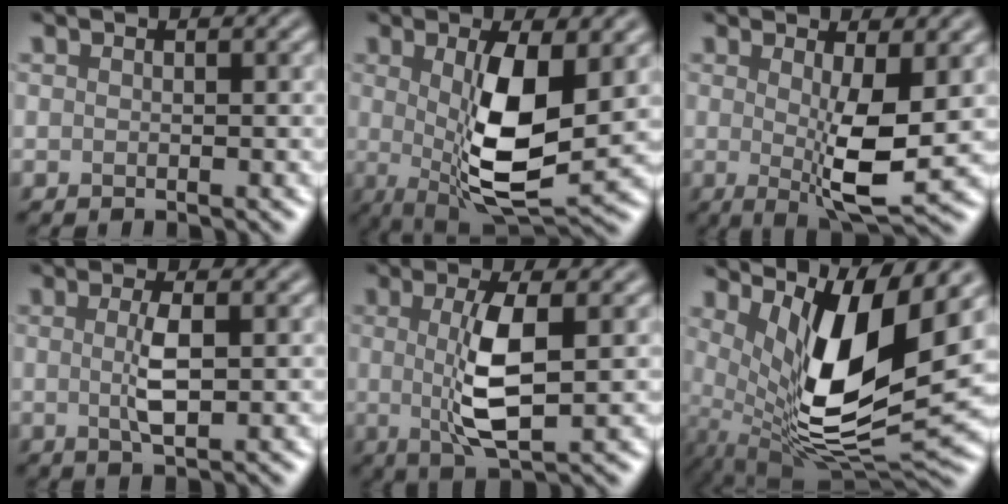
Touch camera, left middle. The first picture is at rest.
{"total": 8.1, "force": [0.2, 2.5, 7.7], "torque": [-0.139, -0.015, 0.009]}
{"total": 5.7, "force": [0.0, 1.2, 5.5], "torque": [-0.090, -0.019, 0.004]}
{"total": 2.6, "force": [-0.1, 0.5, 2.6], "torque": [-0.058, -0.004, 0.002]}
{"total": 5.4, "force": [0.1, 1.4, 5.2], "torque": [-0.108, -0.009, 0.006]}
{"total": 11.2, "force": [3.0, 3.3, 10.3], "torque": [-0.191, -0.020, 0.063]}